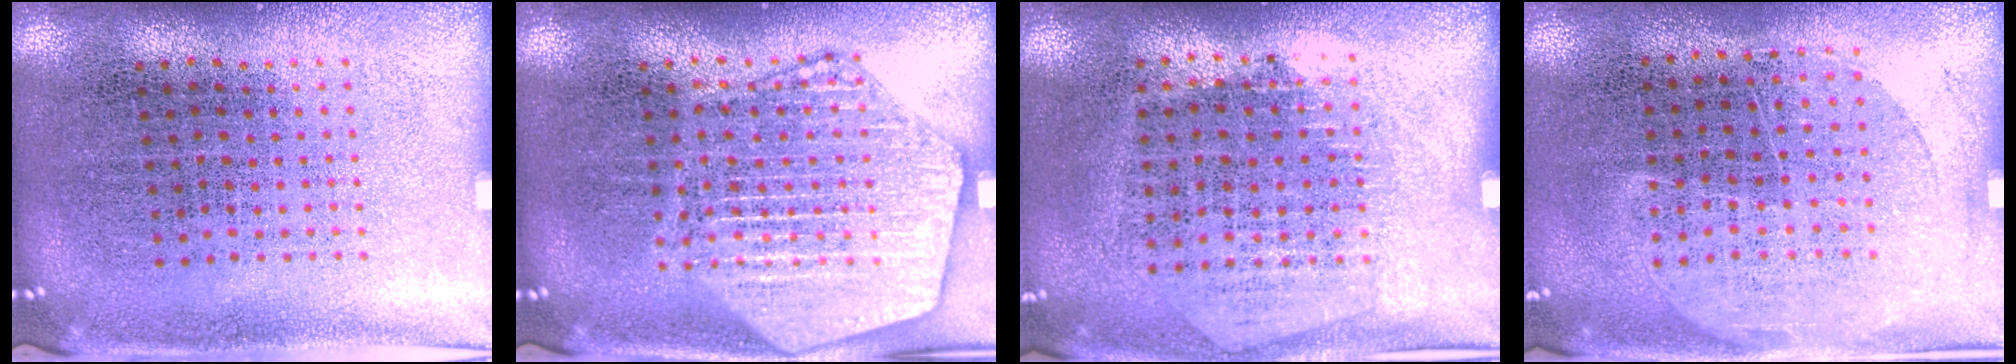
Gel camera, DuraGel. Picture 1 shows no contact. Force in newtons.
{"total": 3.9, "press": 3.9, "slide": 0.6}
{"total": 1.3, "press": 1.1, "slide": 0.6}
{"total": 1.3, "press": 1.1, "slide": 0.7}